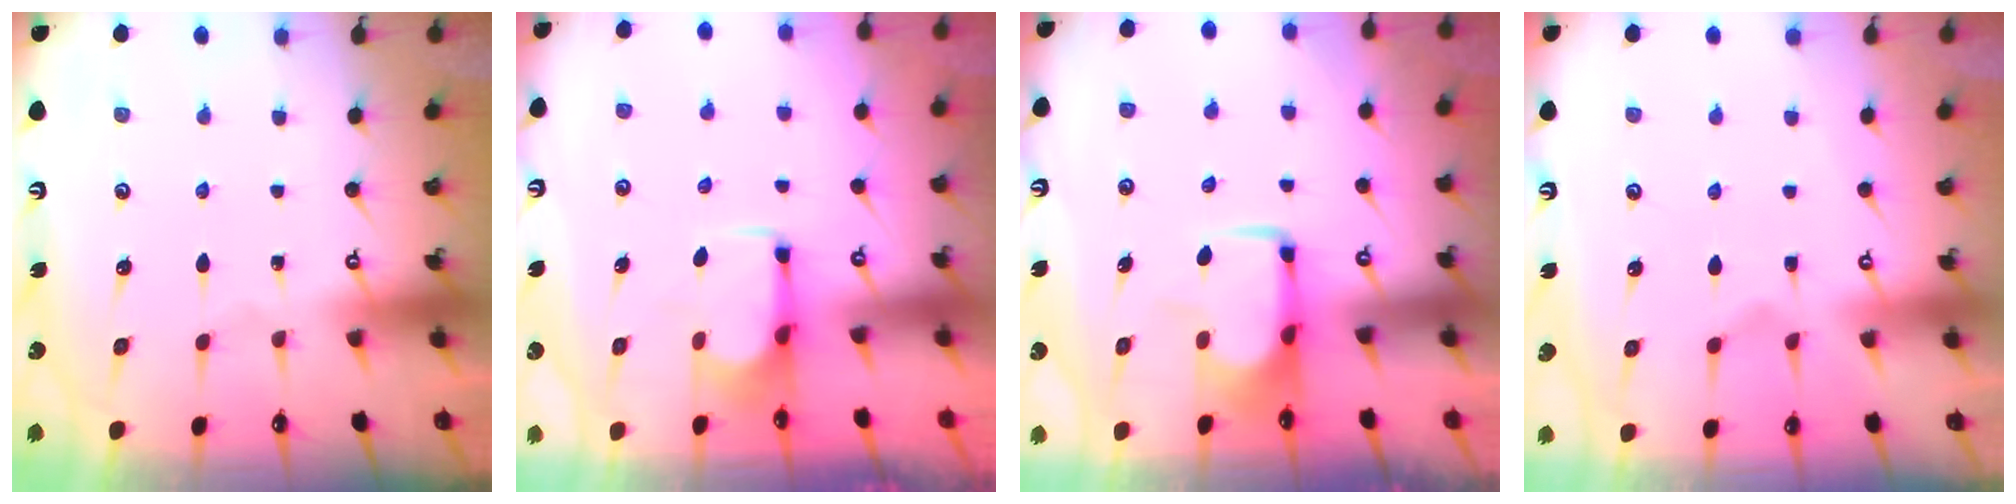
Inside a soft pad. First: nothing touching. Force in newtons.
{"total": 2.8, "press": 2.6, "slide": 0.8}
{"total": 2.0, "press": 1.9, "slide": 0.4}
{"total": 1.3, "press": 0.7, "slide": 1.1}